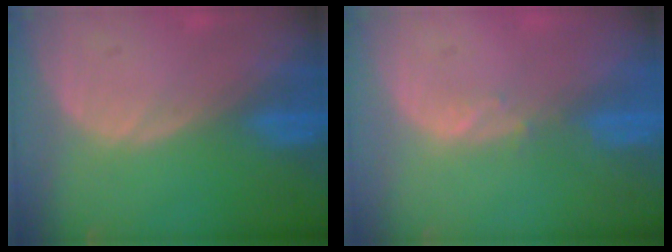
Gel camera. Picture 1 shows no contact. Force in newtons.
{"total": 1.1, "press": 1.0, "slide": 0.4}